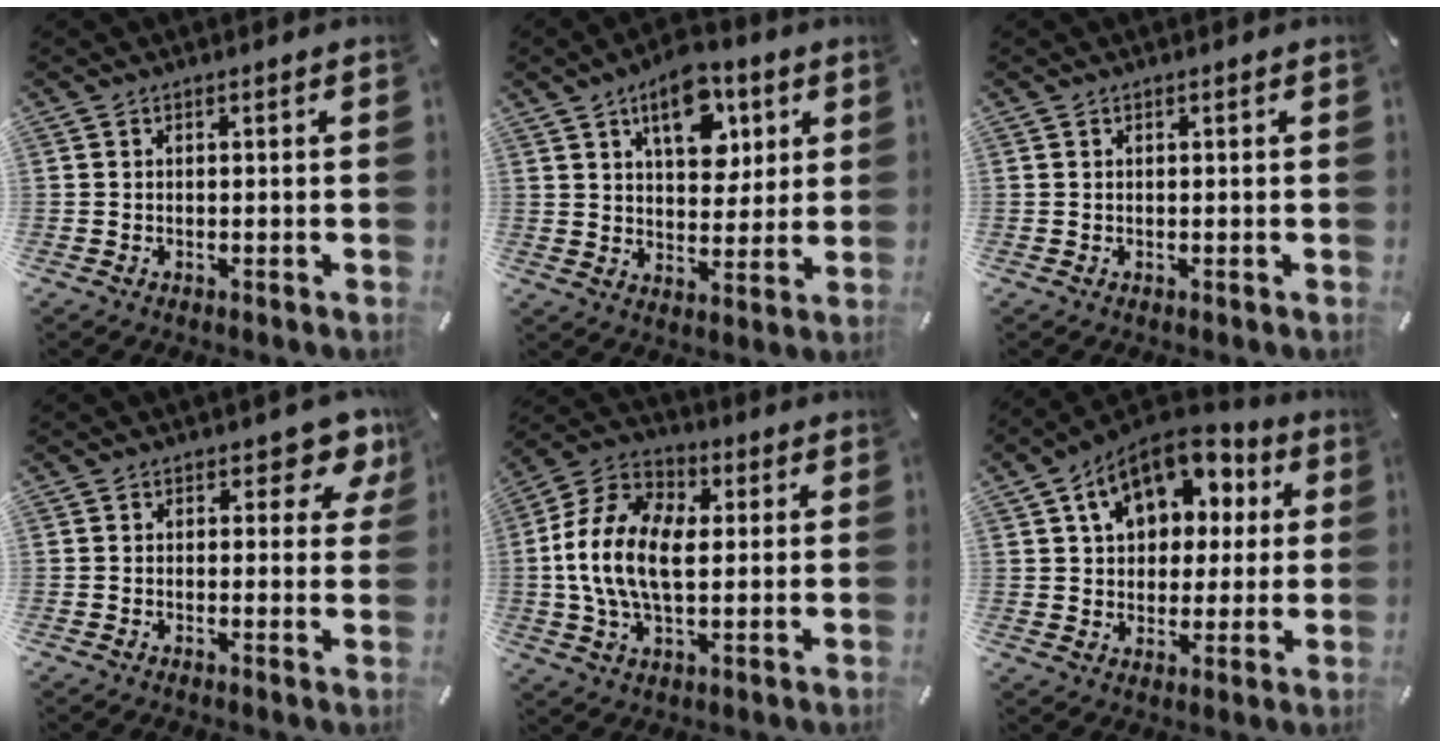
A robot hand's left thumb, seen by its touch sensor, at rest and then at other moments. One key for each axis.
{"total": 12.9, "fx": 6.4, "fy": 7.6, "fz": 8.2, "tx": -0.105, "ty": -0.020, "tz": 0.107}
{"total": 0.0}
{"total": 6.1, "fx": 3.6, "fy": 3.4, "fz": 3.5, "tx": -0.025, "ty": -0.021, "tz": 0.054}
{"total": 15.5, "fx": 0.3, "fy": 10.0, "fz": 11.8, "tx": -0.271, "ty": 0.007, "tz": 0.003}
{"total": 13.7, "fx": 6.4, "fy": 9.8, "fz": 7.1, "tx": -0.120, "ty": -0.027, "tz": 0.121}